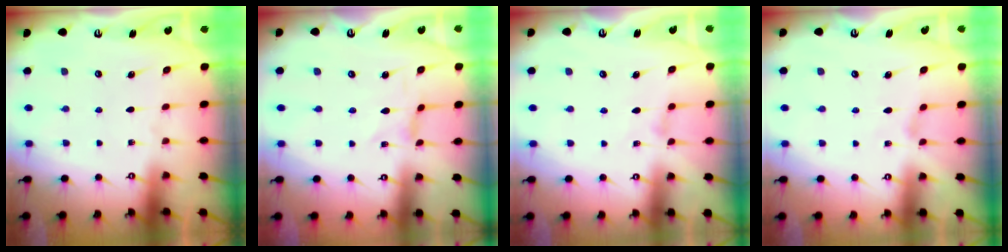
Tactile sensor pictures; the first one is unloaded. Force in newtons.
{"total": 0.0}
{"total": 0.8, "press": 0.7, "slide": 0.3}
{"total": 1.3, "press": 1.3, "slide": 0.4}